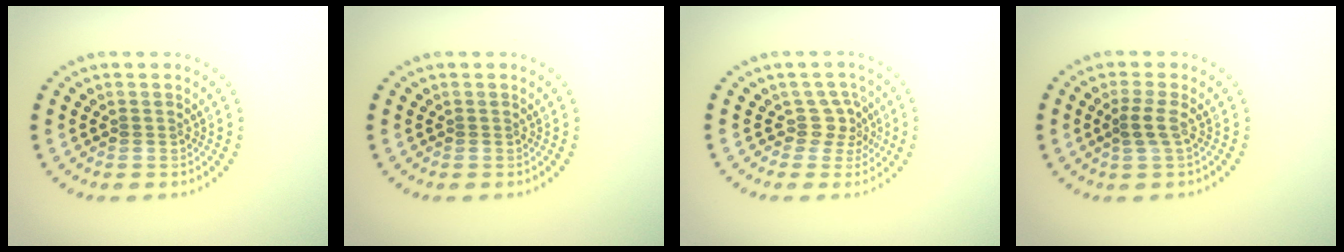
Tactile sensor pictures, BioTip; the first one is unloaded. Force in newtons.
{"total": 0.0}
{"total": 2.3, "press": 1.6, "slide": 1.6}
{"total": 1.4, "press": 1.1, "slide": 0.8}